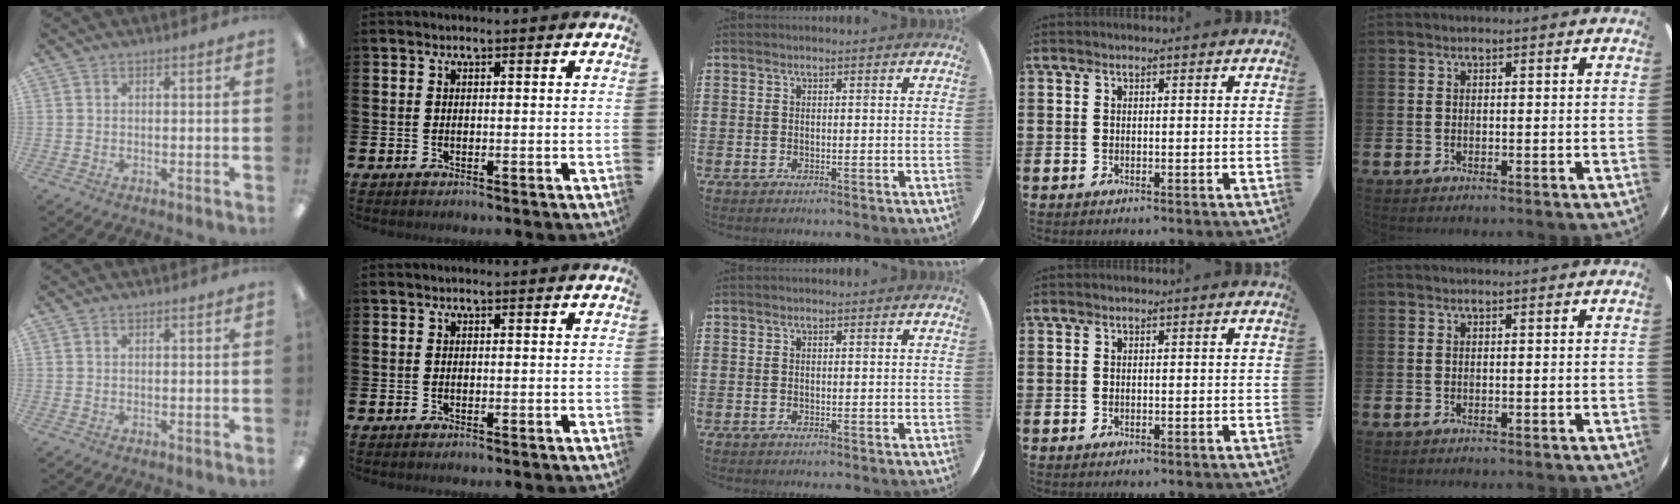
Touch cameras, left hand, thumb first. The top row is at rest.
{}